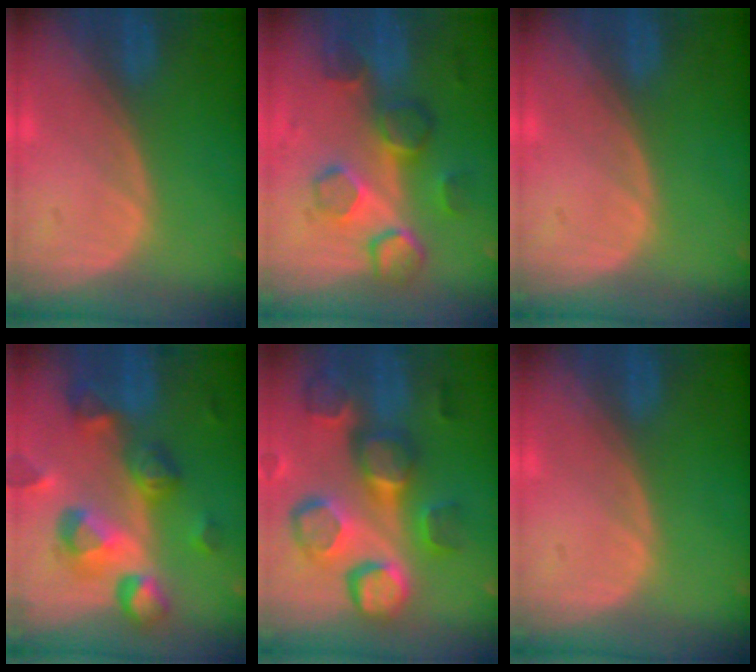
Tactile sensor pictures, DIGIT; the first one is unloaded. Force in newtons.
{"total": 8.6, "press": 8.0, "slide": 3.0}
{"total": 0.0}
{"total": 10.7, "press": 9.6, "slide": 4.7}
{"total": 12.7, "press": 11.2, "slide": 6.0}
{"total": 0.0}